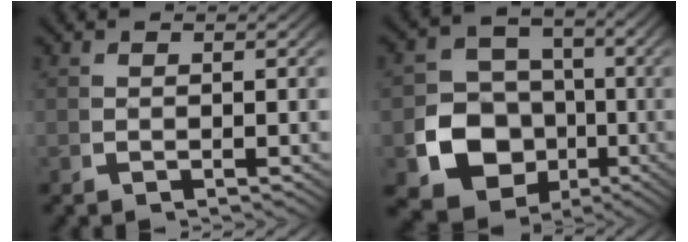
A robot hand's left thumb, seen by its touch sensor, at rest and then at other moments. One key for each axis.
{"total": 14.7, "fx": -4.6, "fy": 12.6, "fz": 6.0, "tx": -0.155, "ty": -0.072, "tz": -0.065}